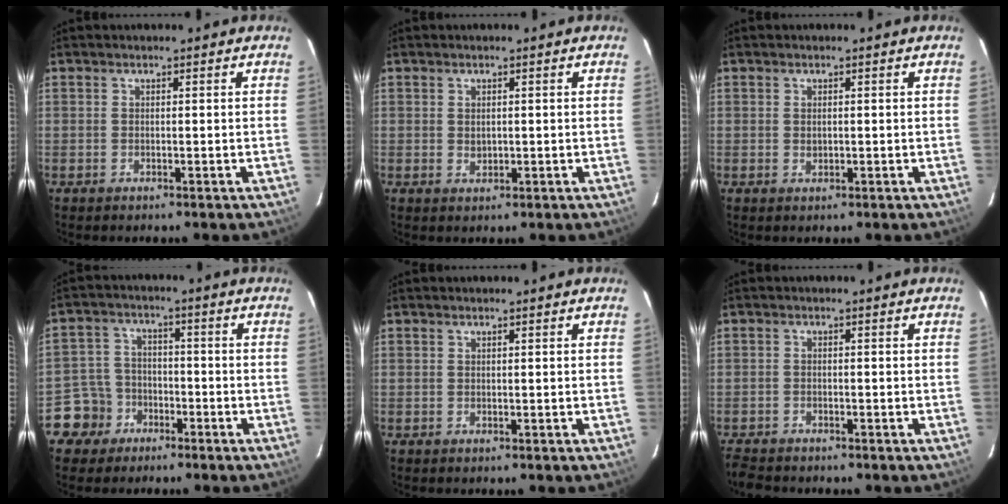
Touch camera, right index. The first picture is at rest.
{"total": 1.4, "force": [0.2, 1.2, 0.8], "torque": [-0.012, 0.000, 0.005]}
{"total": 1.0, "force": [0.1, 0.8, 0.6], "torque": [-0.010, 0.000, 0.003]}
{"total": 6.9, "force": [-3.9, 5.7, 0.3], "torque": [-0.026, 0.029, -0.071]}
{"total": 0.0}
{"total": 4.1, "force": [-3.8, 1.0, 1.0], "torque": [-0.036, -0.012, -0.071]}